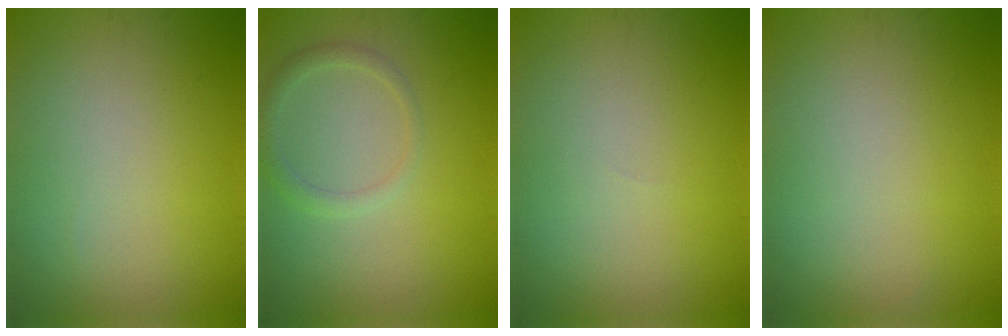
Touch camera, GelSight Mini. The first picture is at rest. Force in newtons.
{"total": 1.7, "press": 1.7, "slide": 0.1}
{"total": 0.0}
{"total": 0.0}